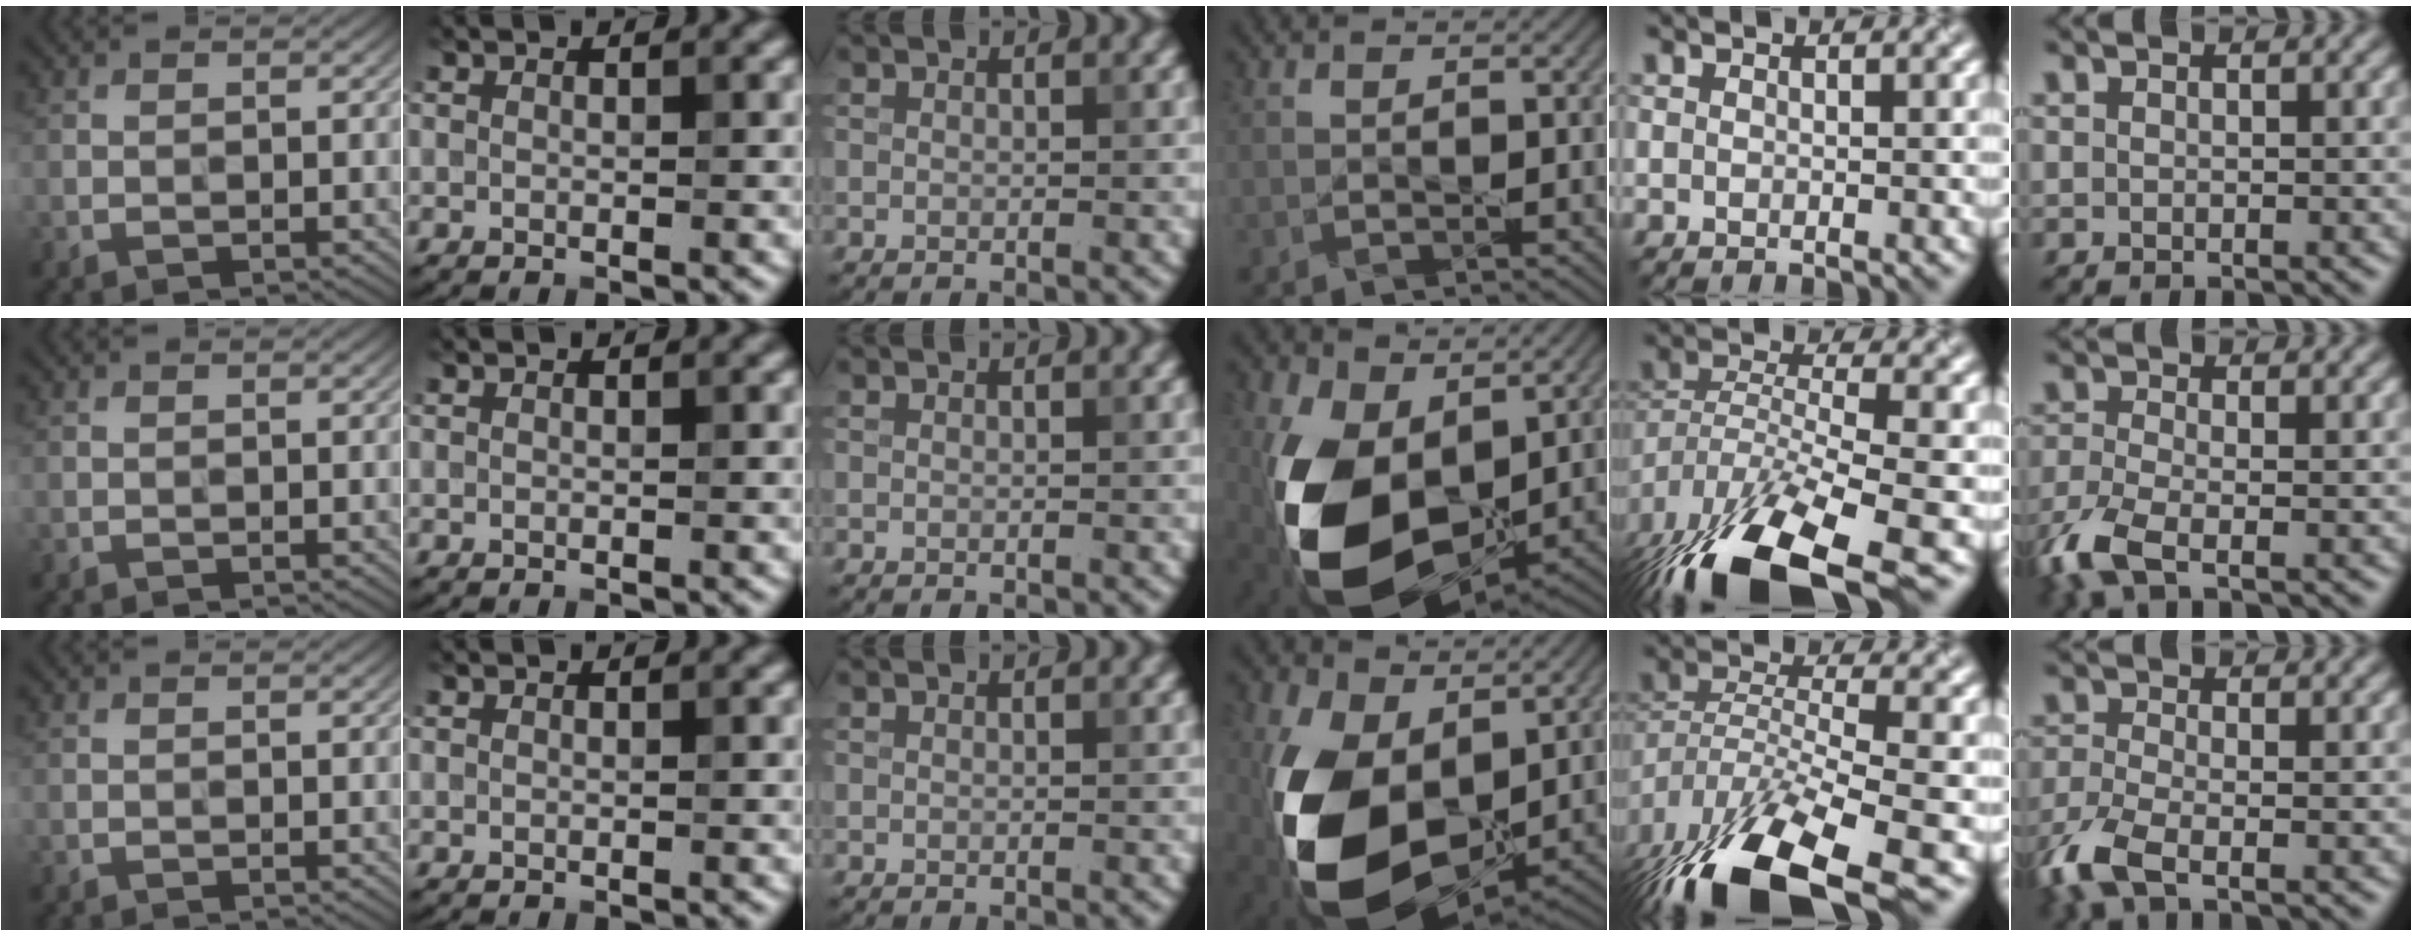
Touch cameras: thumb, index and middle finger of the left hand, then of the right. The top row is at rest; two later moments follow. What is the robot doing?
{"motion": "lift_and_place", "object": "knife"}